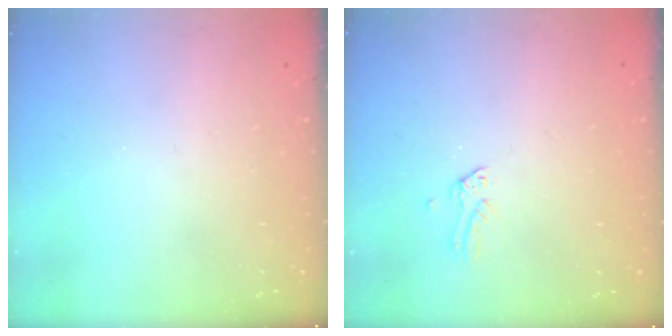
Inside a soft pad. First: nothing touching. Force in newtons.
{"total": 0.0}